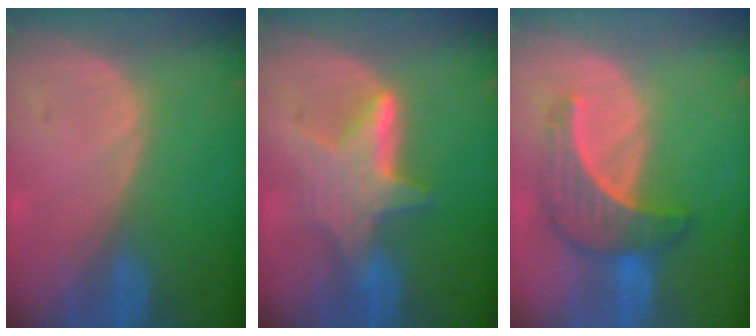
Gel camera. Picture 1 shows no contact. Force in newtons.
{"total": 6.4, "press": 6.2, "slide": 1.7}
{"total": 6.7, "press": 6.7, "slide": 0.7}